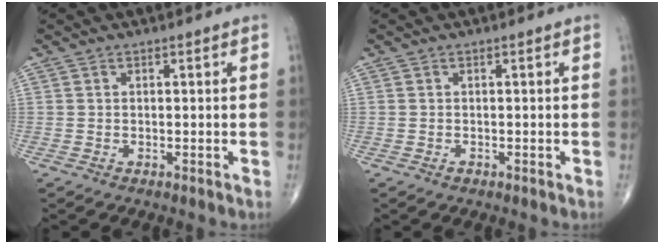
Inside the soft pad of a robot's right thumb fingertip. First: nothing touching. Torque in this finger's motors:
{"motor_torque": [0.47, 0.00, -0.34, -0.14, 0.07]}